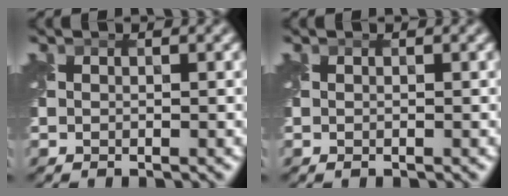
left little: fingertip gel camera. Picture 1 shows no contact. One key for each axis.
{"total": 0.0}